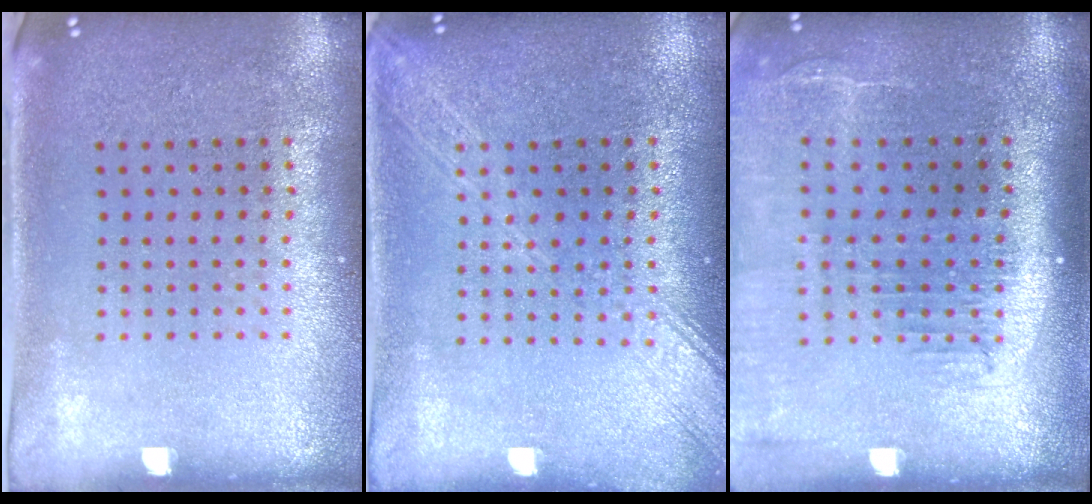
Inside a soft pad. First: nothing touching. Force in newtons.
{"total": 3.4, "press": 3.4, "slide": 0.4}
{"total": 2.2, "press": 1.8, "slide": 1.3}